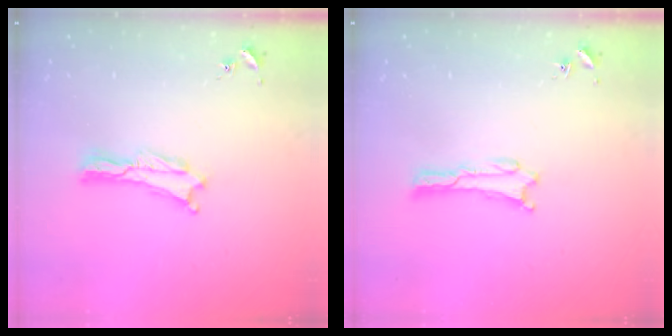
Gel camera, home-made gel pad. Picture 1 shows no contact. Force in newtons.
{"total": 0.0}